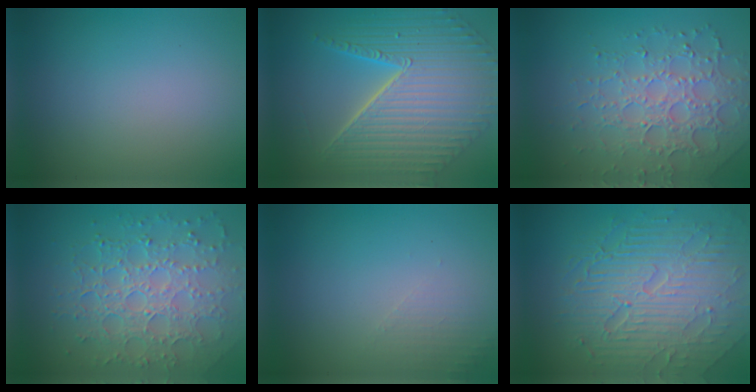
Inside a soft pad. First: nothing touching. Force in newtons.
{"total": 10.8, "press": 7.3, "slide": 8.0}
{"total": 5.5, "press": 4.5, "slide": 3.3}
{"total": 7.3, "press": 5.3, "slide": 5.1}
{"total": 1.3, "press": 1.2, "slide": 0.4}
{"total": 9.4, "press": 6.2, "slide": 7.0}